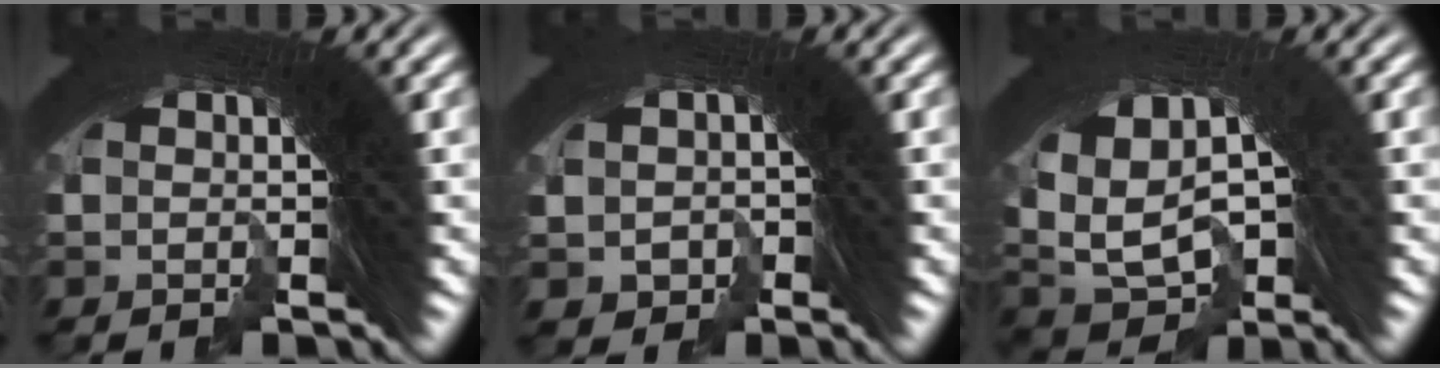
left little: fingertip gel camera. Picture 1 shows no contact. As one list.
[{"total": 3.5, "force": [-2.1, 2.8, -0.5], "torque": [-0.011, -0.023, -0.024]}, {"total": 8.3, "force": [-2.7, 6.9, 3.6], "torque": [-0.125, -0.037, -0.027]}]